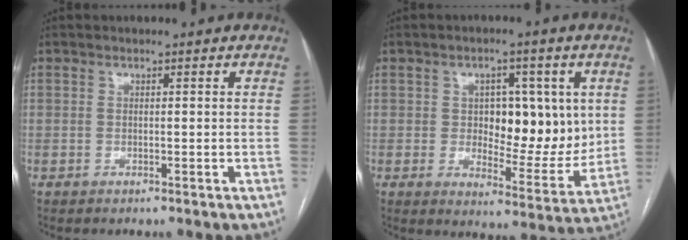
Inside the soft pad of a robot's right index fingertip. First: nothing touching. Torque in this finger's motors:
{"motor_torque": [0.86, 0.59, 0.25, 0.04]}